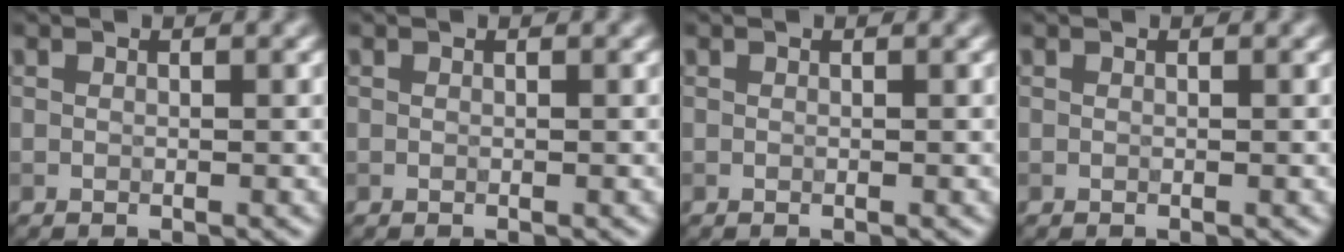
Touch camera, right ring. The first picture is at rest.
{"total": 0.0}
{"total": 0.0}
{"total": 0.0}